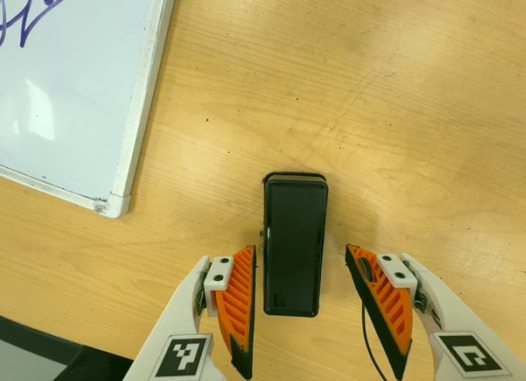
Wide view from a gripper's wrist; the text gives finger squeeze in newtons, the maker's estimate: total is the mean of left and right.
{"total": 0.0}